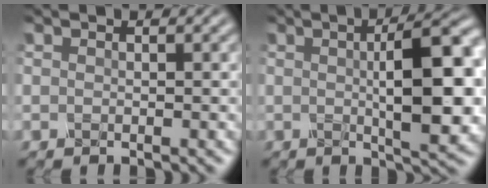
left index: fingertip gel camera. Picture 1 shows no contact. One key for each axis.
{"total": 9.8, "fx": 0.9, "fy": 2.6, "fz": 9.4, "tx": -0.118, "ty": 0.008, "tz": 0.012}